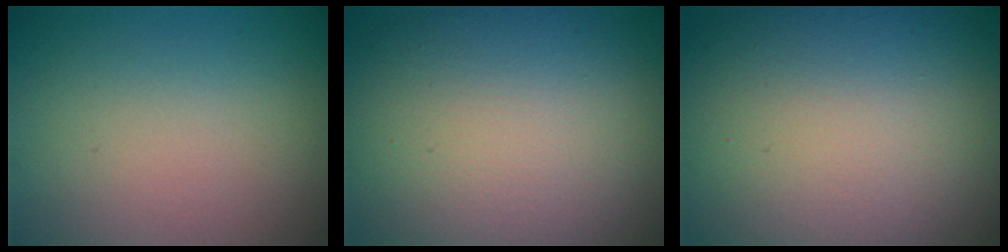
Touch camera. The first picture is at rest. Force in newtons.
{"total": 14.6, "press": 14.6, "slide": 0.8}
{"total": 18.0, "press": 18.0, "slide": 1.2}